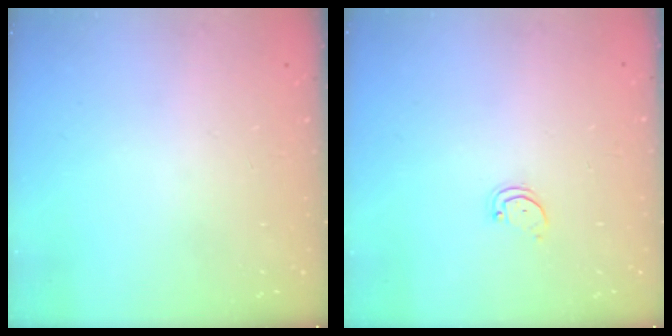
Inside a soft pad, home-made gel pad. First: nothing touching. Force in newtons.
{"total": 1.5, "press": 1.5, "slide": 0.1}